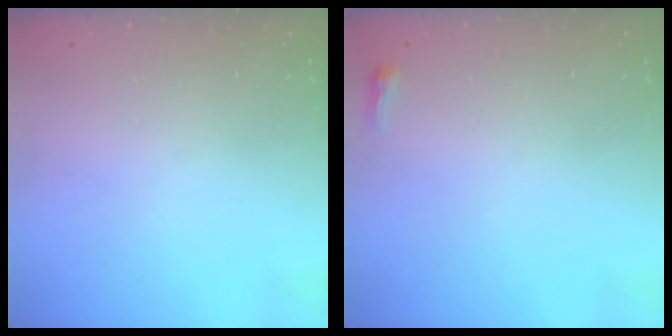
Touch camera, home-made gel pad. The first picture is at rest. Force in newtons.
{"total": 2.6, "press": 2.5, "slide": 0.6}